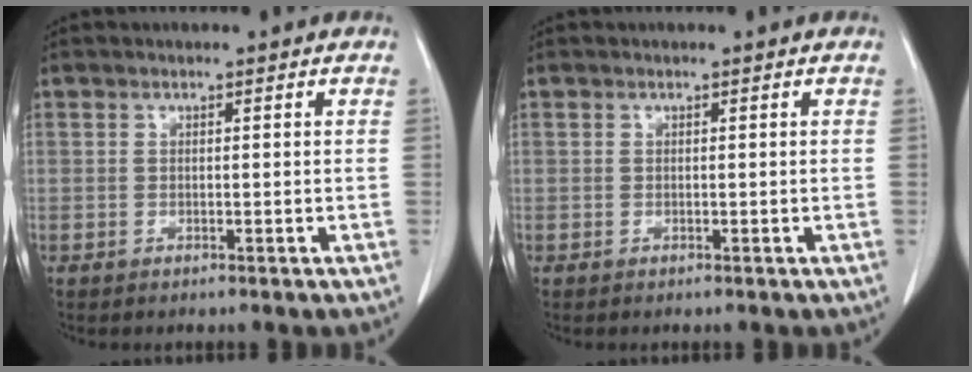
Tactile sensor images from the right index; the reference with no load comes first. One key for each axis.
{"total": 0.0}